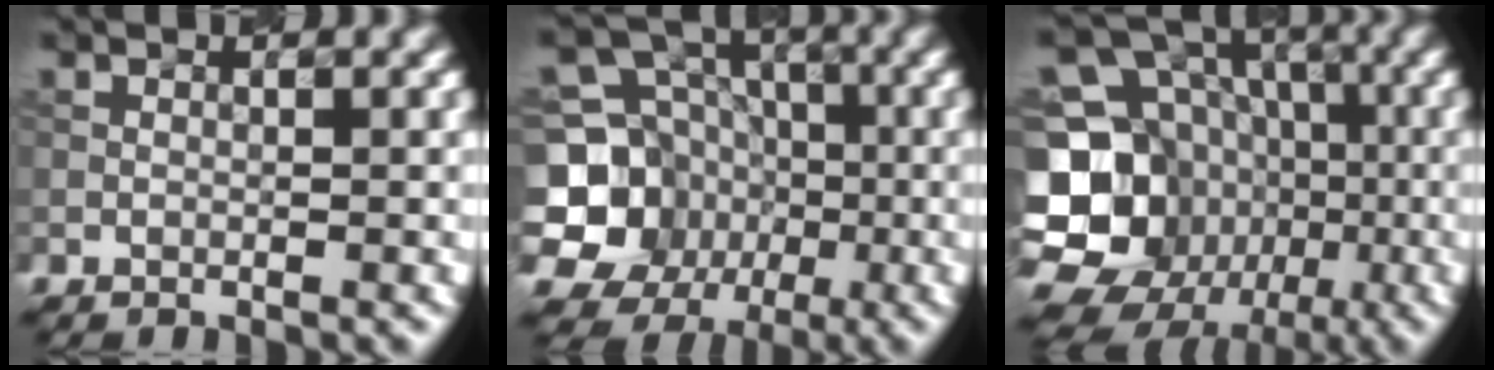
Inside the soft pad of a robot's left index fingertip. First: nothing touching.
{"total": 9.6, "force": [-1.6, 8.8, 3.5], "torque": [-0.078, -0.008, -0.059]}
{"total": 20.1, "force": [-5.4, 17.8, 7.6], "torque": [-0.181, -0.002, -0.105]}